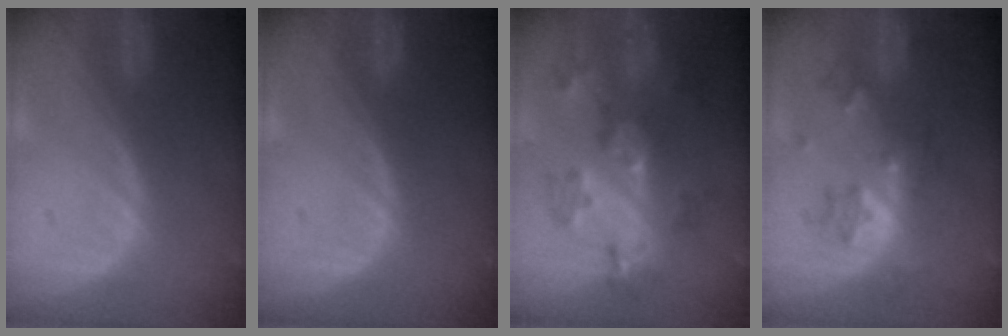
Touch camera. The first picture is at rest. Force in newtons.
{"total": 0.0}
{"total": 7.2, "press": 7.2, "slide": 0.5}
{"total": 6.4, "press": 5.5, "slide": 3.2}